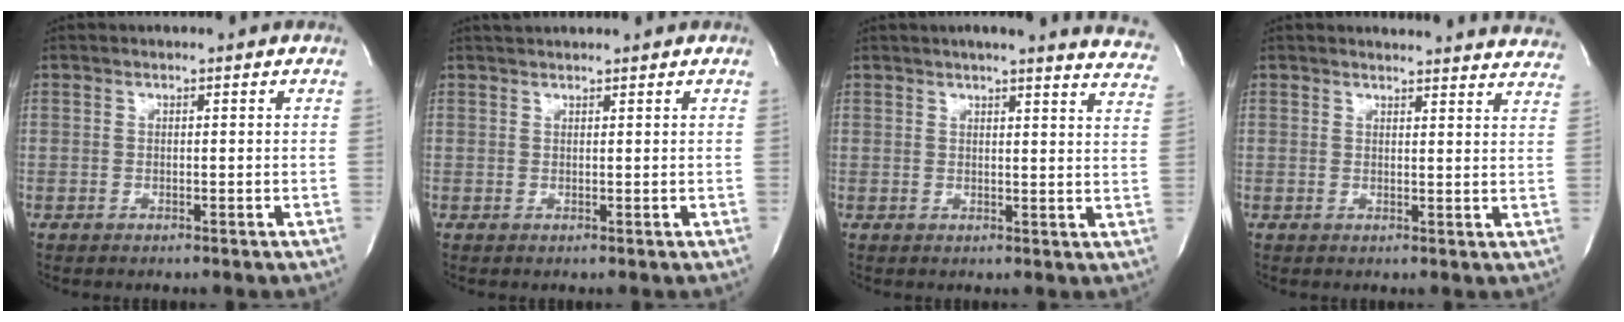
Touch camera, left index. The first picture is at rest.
{"total": 2.7, "force": [2.6, -0.1, 0.7], "torque": [-0.009, 0.026, 0.044]}
{"total": 16.3, "force": [15.1, 1.0, 6.1], "torque": [-0.074, -0.059, 0.154]}
{"total": 18.6, "force": [18.2, 2.0, 3.3], "torque": [-0.032, -0.063, 0.189]}